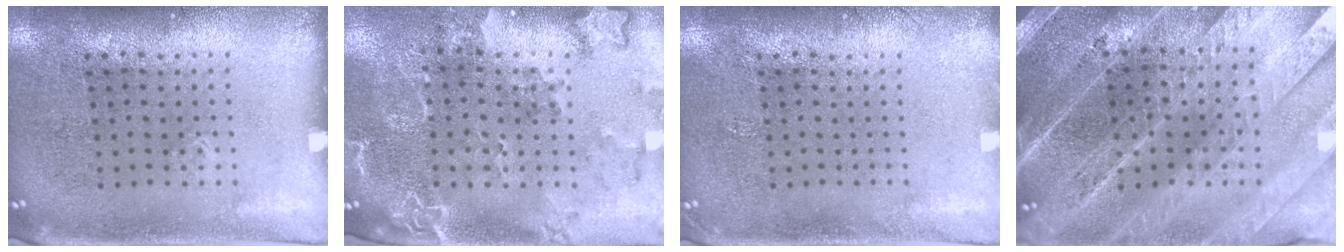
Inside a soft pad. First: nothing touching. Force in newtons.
{"total": 2.2, "press": 1.9, "slide": 1.1}
{"total": 0.7, "press": 0.7, "slide": 0.1}
{"total": 4.9, "press": 4.3, "slide": 2.3}